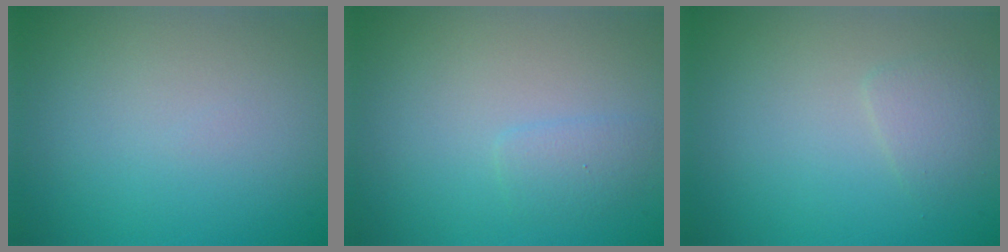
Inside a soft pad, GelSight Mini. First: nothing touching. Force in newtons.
{"total": 1.3, "press": 1.3, "slide": 0.1}
{"total": 1.3, "press": 1.3, "slide": 0.1}